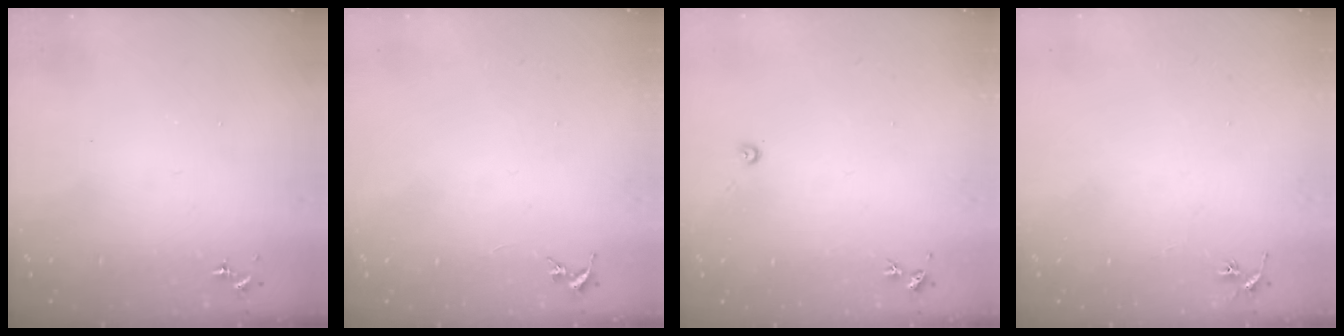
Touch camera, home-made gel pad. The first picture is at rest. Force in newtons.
{"total": 0.0}
{"total": 2.7, "press": 2.7, "slide": 0.2}
{"total": 2.9, "press": 2.9, "slide": 0.3}